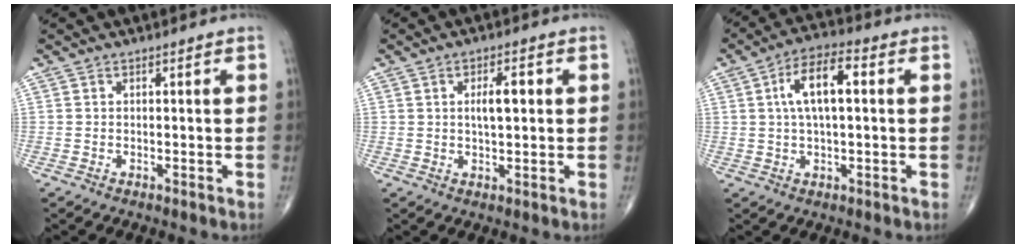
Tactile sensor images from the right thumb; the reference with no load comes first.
{"total": 4.7, "force": [0.8, 1.9, 4.2], "torque": [-0.066, 0.002, 0.013]}
{"total": 9.5, "force": [1.8, 3.9, 8.5], "torque": [-0.150, 0.018, 0.024]}